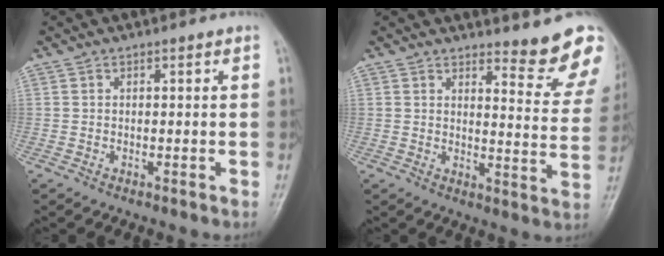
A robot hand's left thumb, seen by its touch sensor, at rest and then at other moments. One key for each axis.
{"total": 10.8, "fx": 9.6, "fy": 1.9, "fz": 4.5, "tx": -0.026, "ty": -0.096, "tz": 0.103}